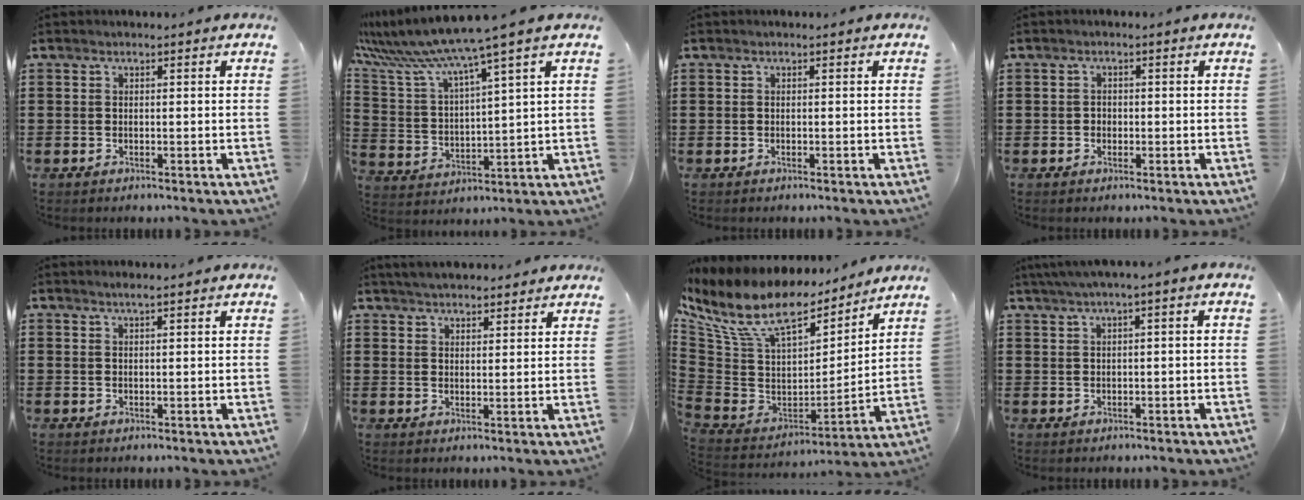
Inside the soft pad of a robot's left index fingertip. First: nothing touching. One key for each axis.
{"total": 8.3, "fx": 6.9, "fy": -0.6, "fz": 4.6, "tx": -0.120, "ty": -0.048, "tz": 0.109}
{"total": 0.0}
{"total": 1.0, "fx": -0.3, "fy": 0.9, "fz": 0.4, "tx": -0.010, "ty": 0.003, "tz": -0.007}
{"total": 1.4, "fx": 1.2, "fy": -0.1, "fz": 0.8, "tx": -0.015, "ty": -0.001, "tz": 0.022}
{"total": 3.4, "fx": 3.4, "fy": 0.2, "fz": 0.5, "tx": -0.018, "ty": -0.003, "tz": 0.064}
{"total": 13.7, "fx": 9.5, "fy": 5.3, "fz": 8.4, "tx": -0.207, "ty": -0.063, "tz": 0.163}
{"total": 1.9, "fx": 0.1, "fy": -0.1, "fz": 1.9, "tx": -0.031, "ty": -0.003, "tz": 0.002}